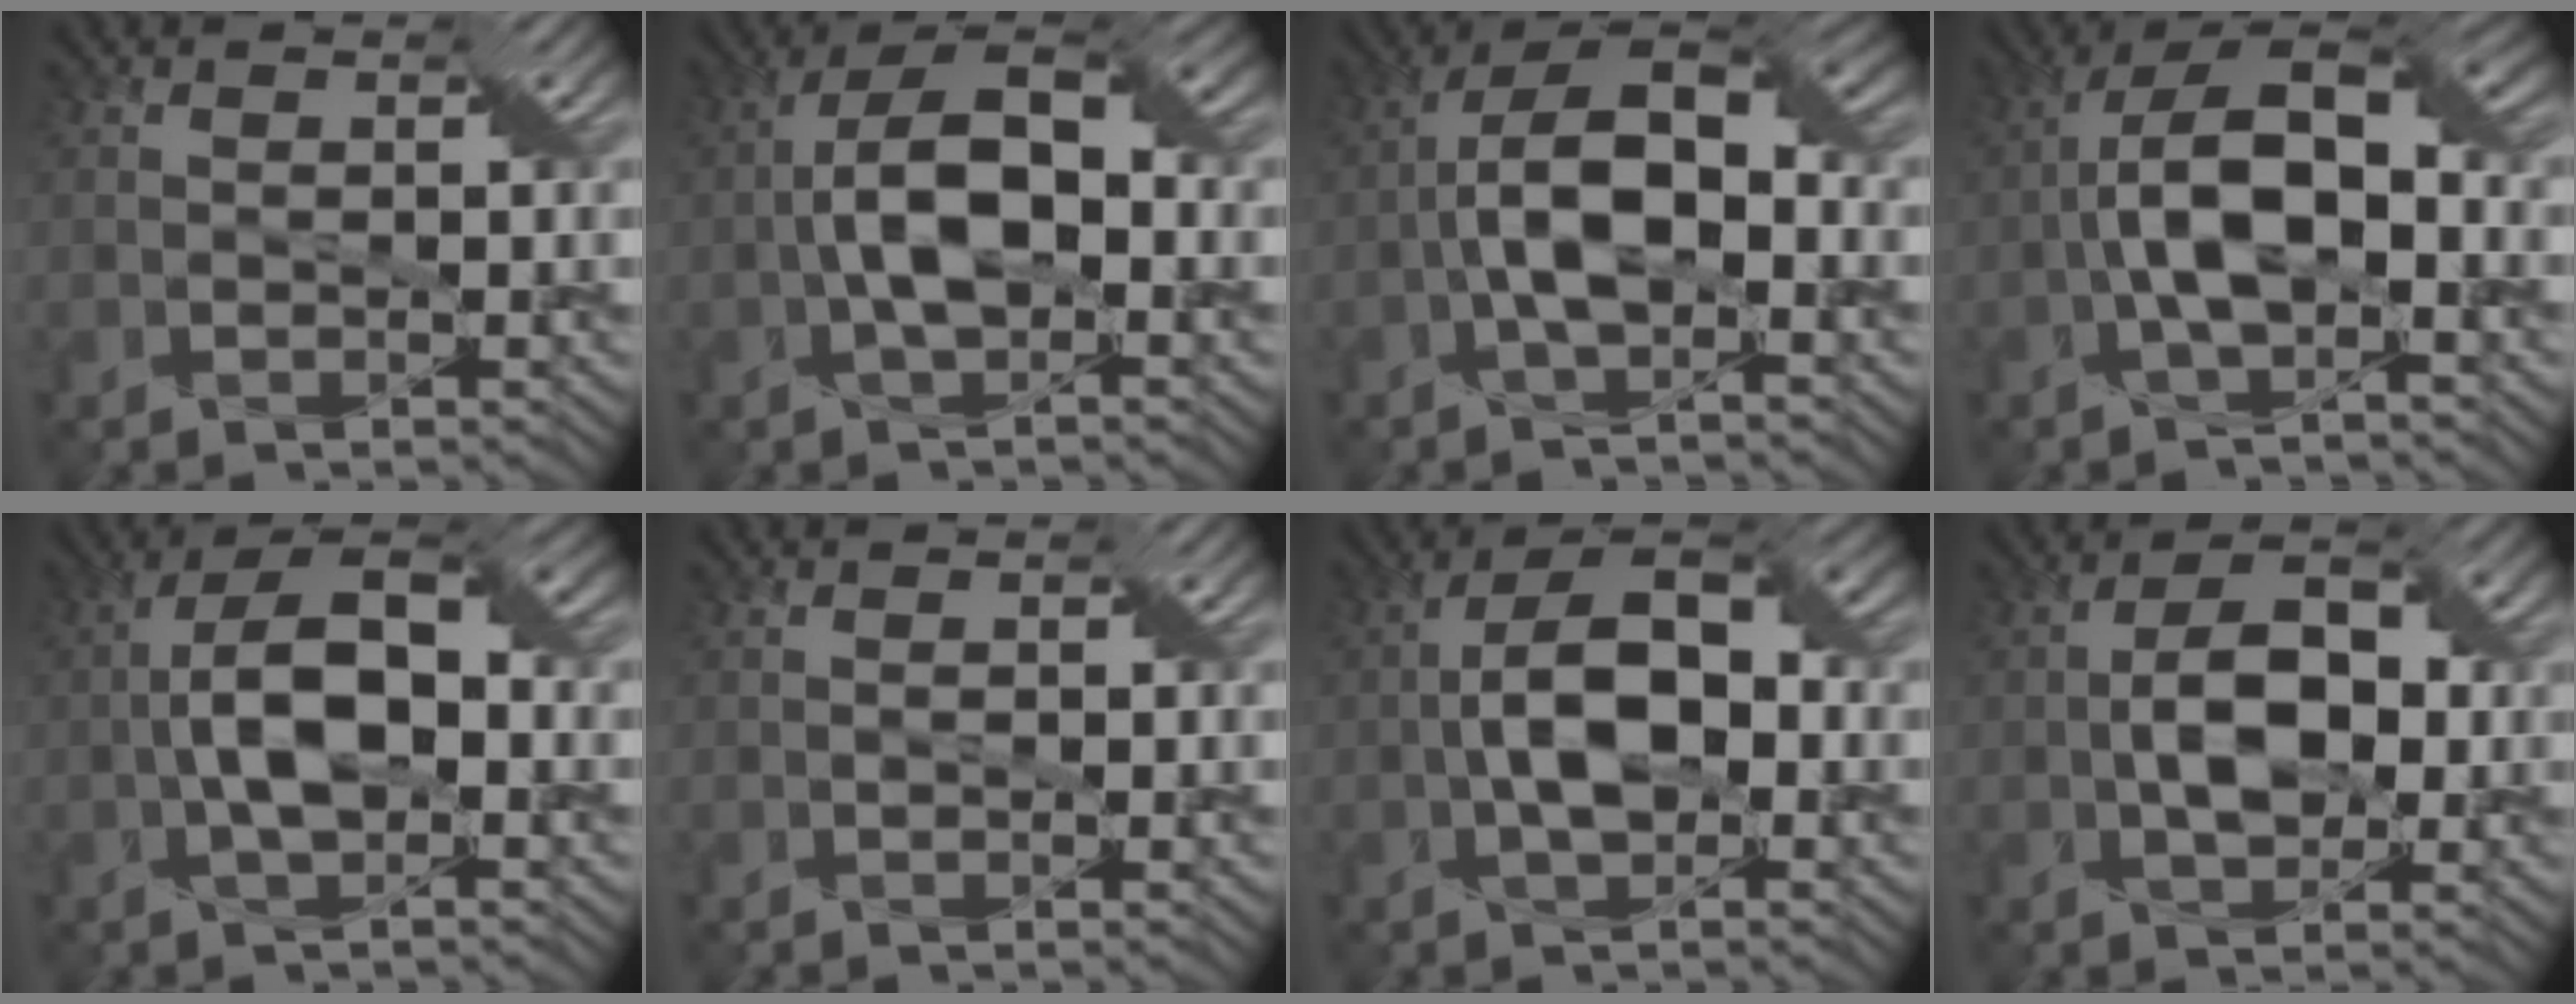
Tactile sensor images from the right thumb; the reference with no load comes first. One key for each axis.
{"total": 8.4, "fx": -0.8, "fy": 4.1, "fz": 7.3, "tx": -0.138, "ty": 0.013, "tz": -0.016}
{"total": 9.5, "fx": -1.3, "fy": 4.6, "fz": 8.2, "tx": -0.156, "ty": 0.011, "tz": -0.026}
{"total": 9.9, "fx": -1.3, "fy": 4.6, "fz": 8.7, "tx": -0.167, "ty": 0.010, "tz": -0.025}
{"total": 8.3, "fx": -0.7, "fy": 4.0, "fz": 7.2, "tx": -0.138, "ty": 0.012, "tz": -0.015}
{"total": 0.0}
{"total": 8.4, "fx": -0.7, "fy": 4.5, "fz": 7.1, "tx": -0.132, "ty": 0.013, "tz": -0.017}
{"total": 5.9, "fx": -0.1, "fy": 3.5, "fz": 4.8, "tx": -0.088, "ty": 0.008, "tz": -0.007}